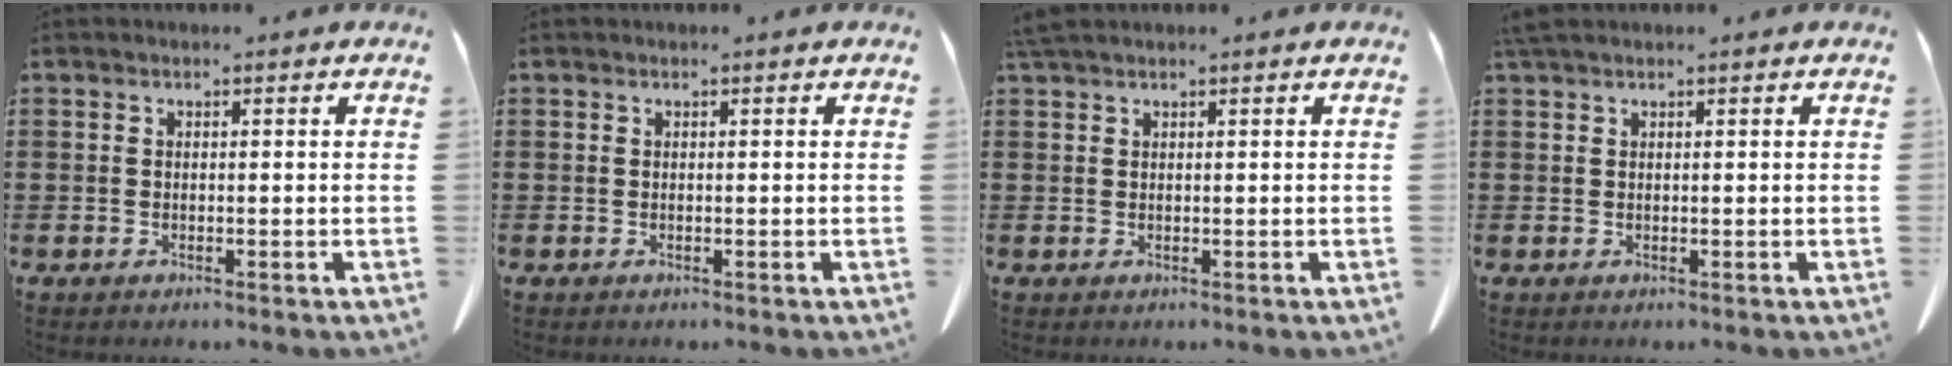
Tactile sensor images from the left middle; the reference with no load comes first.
{"total": 0.0}
{"total": 1.5, "force": [1.3, 0.1, 0.8], "torque": [-0.020, -0.002, 0.026]}
{"total": 1.2, "force": [0.9, 0.1, 0.7], "torque": [-0.018, -0.001, 0.019]}